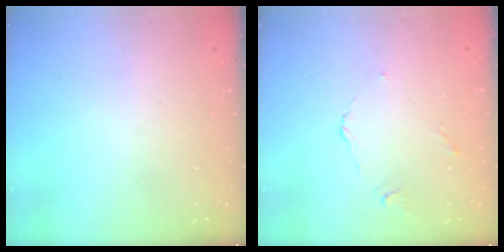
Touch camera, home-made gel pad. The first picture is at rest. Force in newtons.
{"total": 2.9, "press": 2.8, "slide": 0.6}